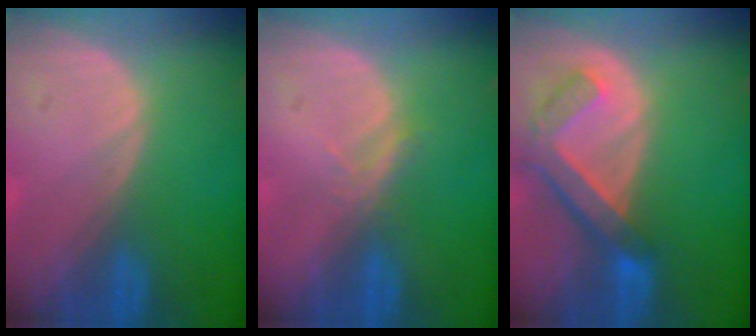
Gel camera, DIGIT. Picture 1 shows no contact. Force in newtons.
{"total": 1.8, "press": 1.6, "slide": 0.7}
{"total": 7.2, "press": 6.3, "slide": 3.5}